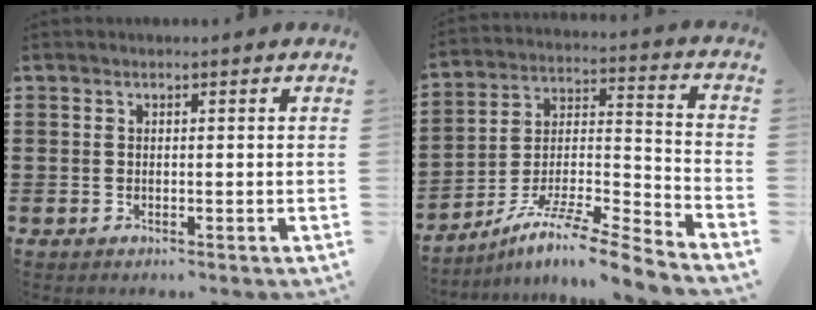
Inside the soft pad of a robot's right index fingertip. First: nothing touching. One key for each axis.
{"total": 9.4, "fx": -7.8, "fy": 0.6, "fz": 5.2, "tx": -0.088, "ty": 0.007, "tz": -0.156}